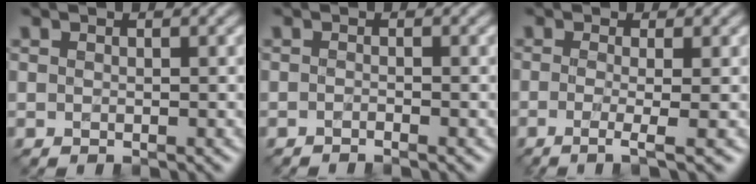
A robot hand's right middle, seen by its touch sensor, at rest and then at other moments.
{"total": 0.8, "force": [-0.6, 0.1, 0.5], "torque": [-0.005, -0.002, -0.015]}
{"total": 3.7, "force": [-0.7, 1.1, 3.5], "torque": [-0.046, -0.007, -0.018]}